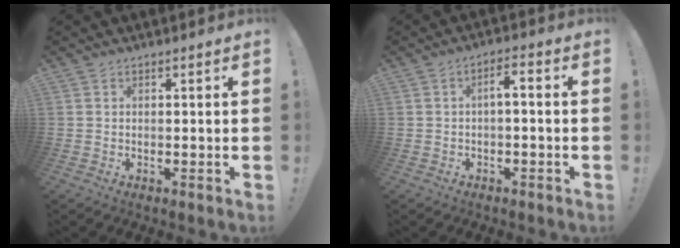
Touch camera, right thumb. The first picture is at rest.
{"total": 3.7, "force": [-1.4, 1.1, 3.2], "torque": [-0.063, 0.013, -0.026]}